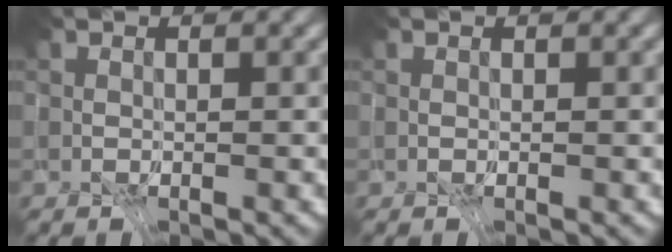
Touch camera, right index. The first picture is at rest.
{"total": 0.0}